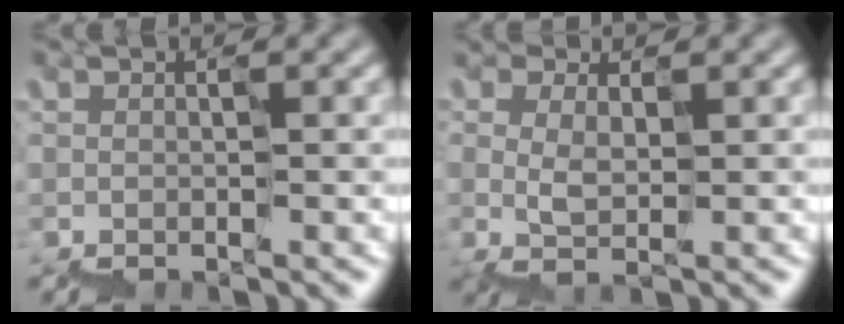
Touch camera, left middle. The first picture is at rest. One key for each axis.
{"total": 1.2, "fx": 1.0, "fy": 0.4, "fz": 0.5, "tx": -0.018, "ty": 0.005, "tz": 0.031}